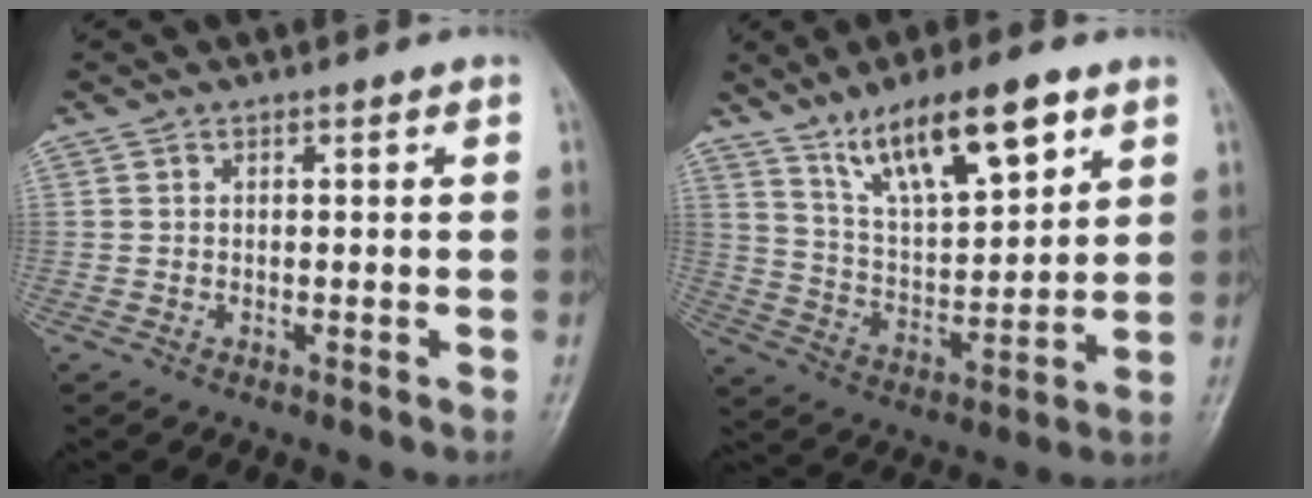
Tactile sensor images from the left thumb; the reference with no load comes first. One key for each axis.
{"total": 15.6, "fx": 9.4, "fy": 4.9, "fz": 11.4, "tx": -0.171, "ty": -0.040, "tz": 0.173}